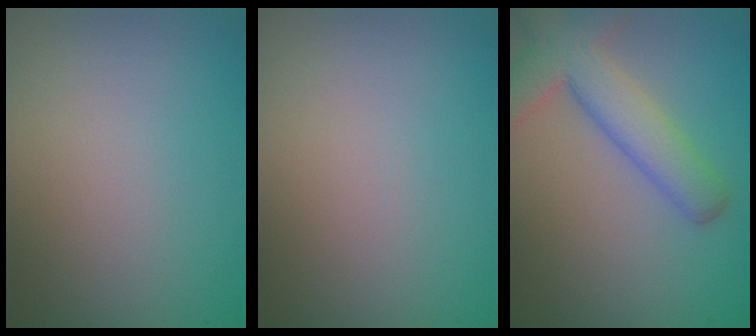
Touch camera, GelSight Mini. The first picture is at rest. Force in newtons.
{"total": 0.0}
{"total": 6.2, "press": 6.1, "slide": 0.4}